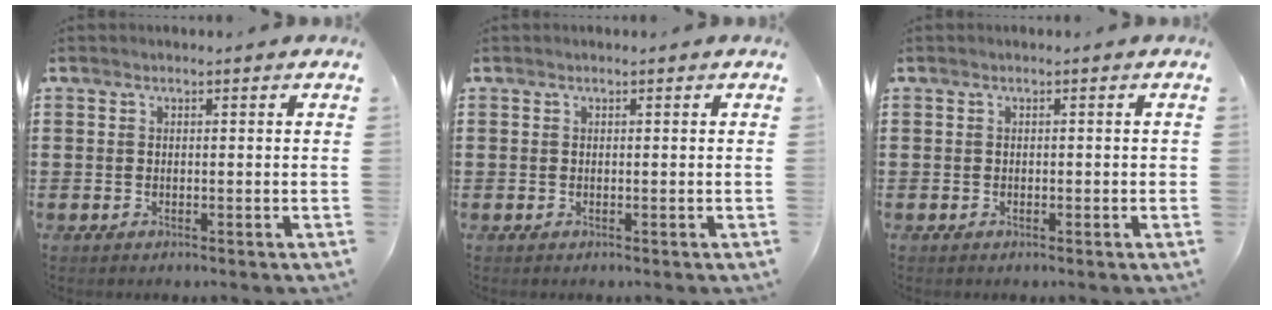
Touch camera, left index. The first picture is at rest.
{"total": 0.0}
{"total": 0.5, "force": [-0.3, 0.3, 0.3], "torque": [-0.007, -0.001, -0.005]}